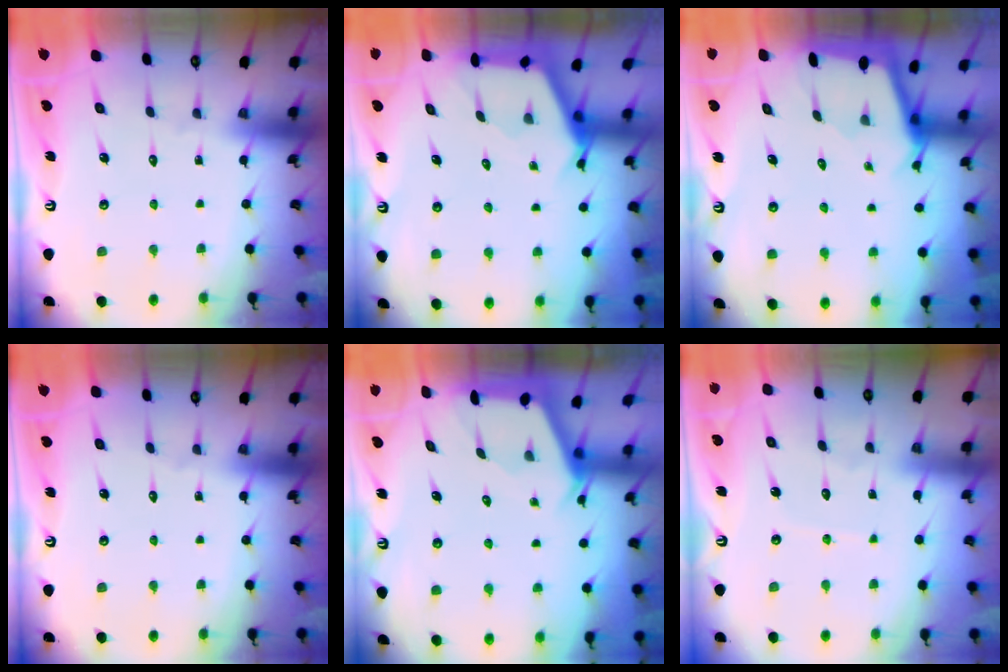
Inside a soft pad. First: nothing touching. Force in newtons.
{"total": 2.5, "press": 2.5, "slide": 0.3}
{"total": 1.6, "press": 1.6, "slide": 0.2}
{"total": 0.0}
{"total": 2.0, "press": 2.0, "slide": 0.3}
{"total": 3.5, "press": 3.5, "slide": 0.4}